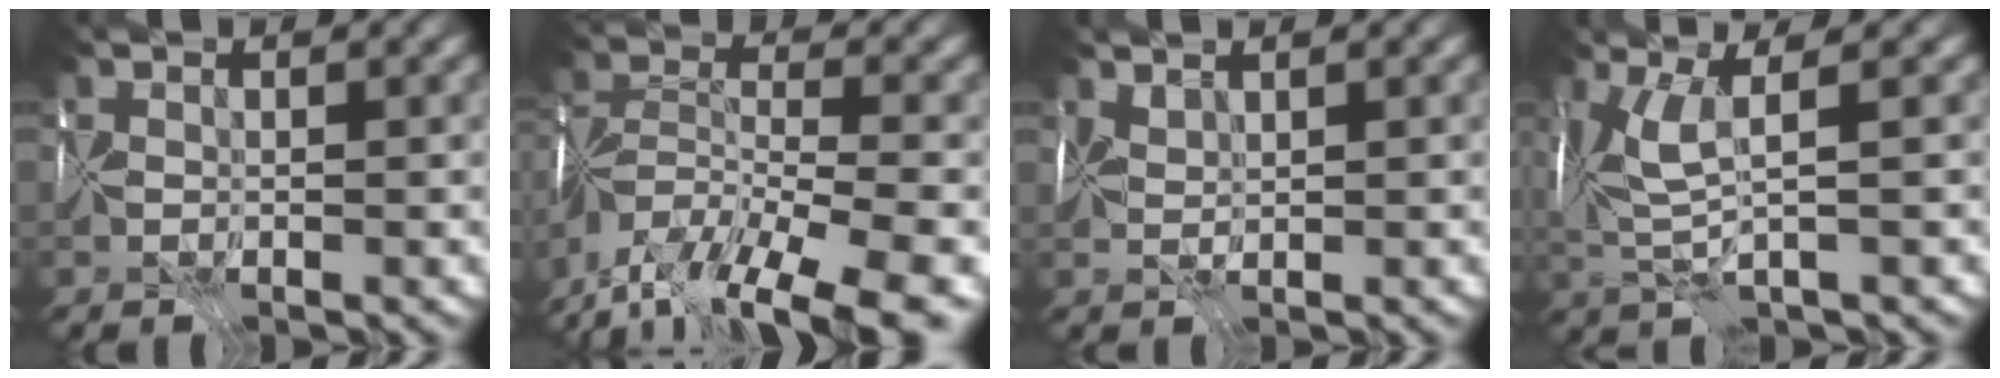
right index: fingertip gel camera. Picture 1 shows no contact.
{"total": 16.1, "force": [-12.7, 4.7, 8.6], "torque": [-0.159, -0.025, -0.193]}
{"total": 1.3, "force": [1.2, 0.1, 0.5], "torque": [-0.020, 0.008, 0.025]}
{"total": 4.8, "force": [1.4, 1.0, 4.4], "torque": [-0.114, 0.005, 0.030]}